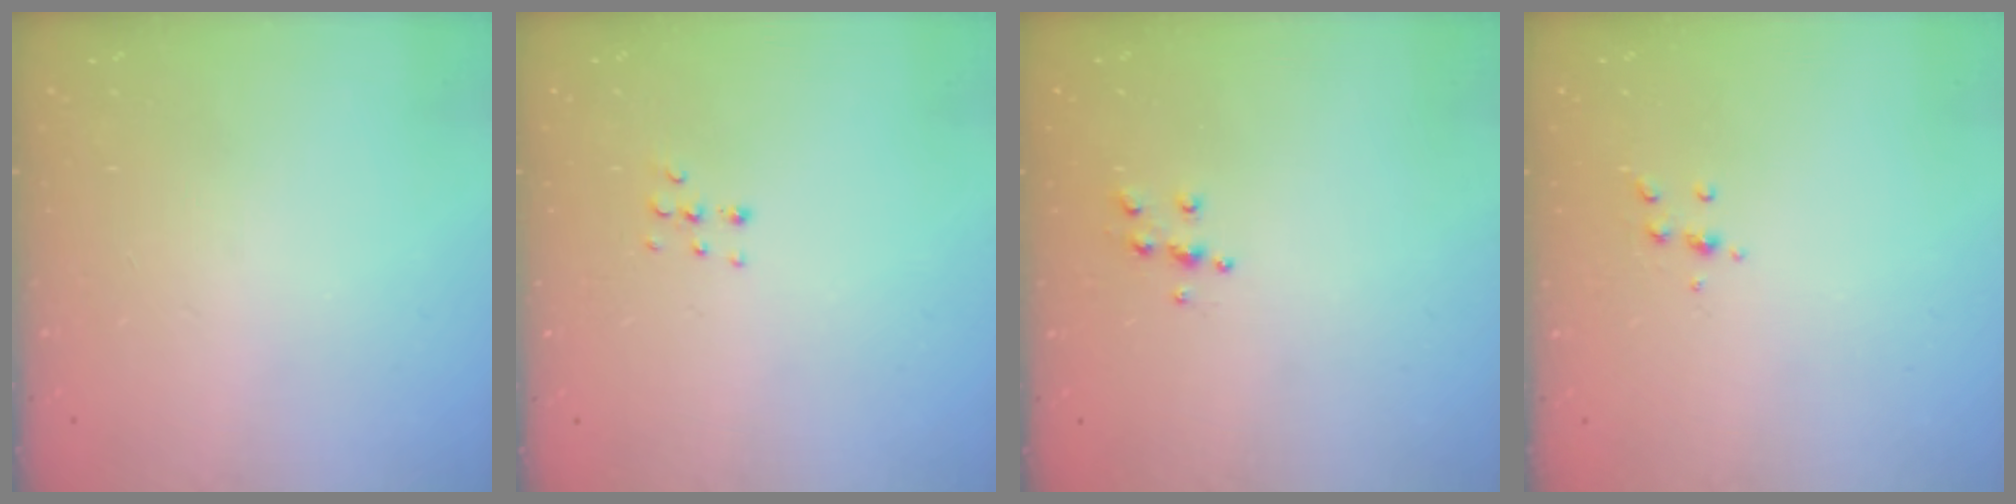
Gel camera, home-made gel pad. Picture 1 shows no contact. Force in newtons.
{"total": 4.3, "press": 4.2, "slide": 1.1}
{"total": 5.5, "press": 5.5, "slide": 0.5}
{"total": 4.8, "press": 4.8, "slide": 0.5}